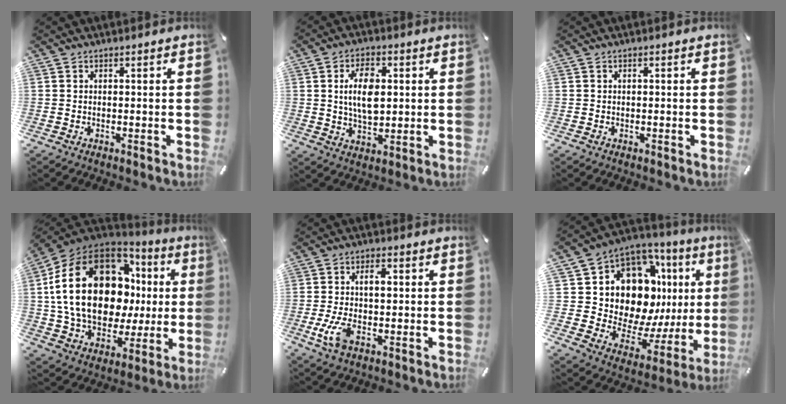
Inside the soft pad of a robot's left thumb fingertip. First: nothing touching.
{"total": 9.5, "force": [1.5, 5.9, 7.3], "torque": [-0.144, -0.002, 0.020]}
{"total": 0.5, "force": [-0.1, 0.3, 0.4], "torque": [-0.008, -0.001, -0.002]}
{"total": 26.2, "force": [5.8, 17.3, 18.8], "torque": [-0.370, -0.025, 0.119]}
{"total": 8.5, "force": [-0.4, 4.5, 7.1], "torque": [-0.145, -0.005, -0.015]}
{"total": 15.7, "force": [7.1, 10.9, 8.9], "torque": [-0.138, -0.082, 0.135]}